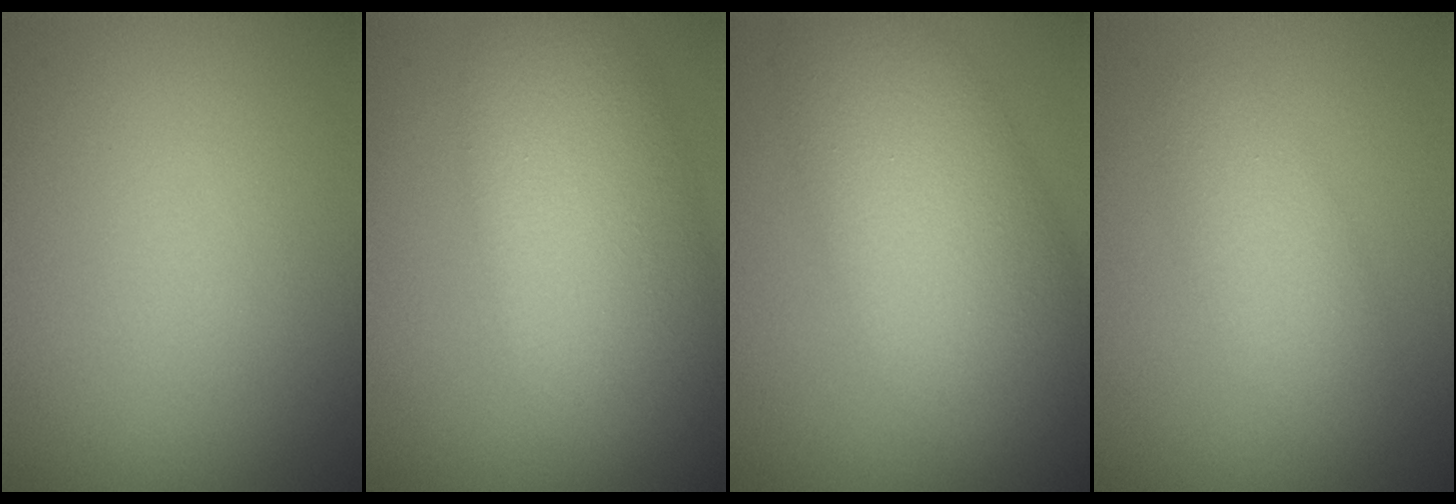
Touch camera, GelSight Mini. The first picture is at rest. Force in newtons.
{"total": 8.9, "press": 8.9, "slide": 0.6}
{"total": 8.7, "press": 8.7, "slide": 0.4}
{"total": 2.6, "press": 2.6, "slide": 0.0}